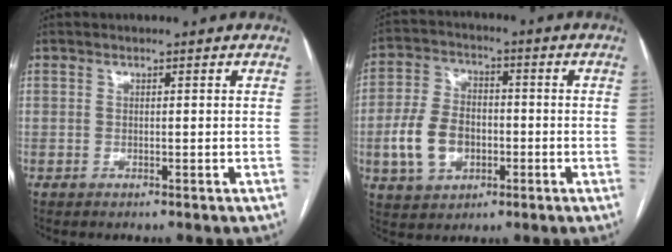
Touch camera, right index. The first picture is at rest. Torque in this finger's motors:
{"motor_torque": [1.27, -0.34, 0.67, 0.17]}